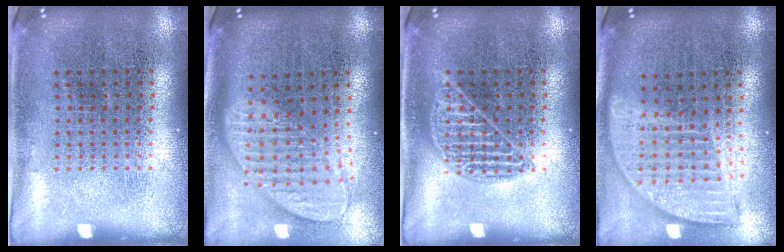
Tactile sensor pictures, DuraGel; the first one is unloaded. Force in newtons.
{"total": 2.0, "press": 1.5, "slide": 1.2}
{"total": 1.7, "press": 1.7, "slide": 0.1}
{"total": 1.9, "press": 1.5, "slide": 1.1}